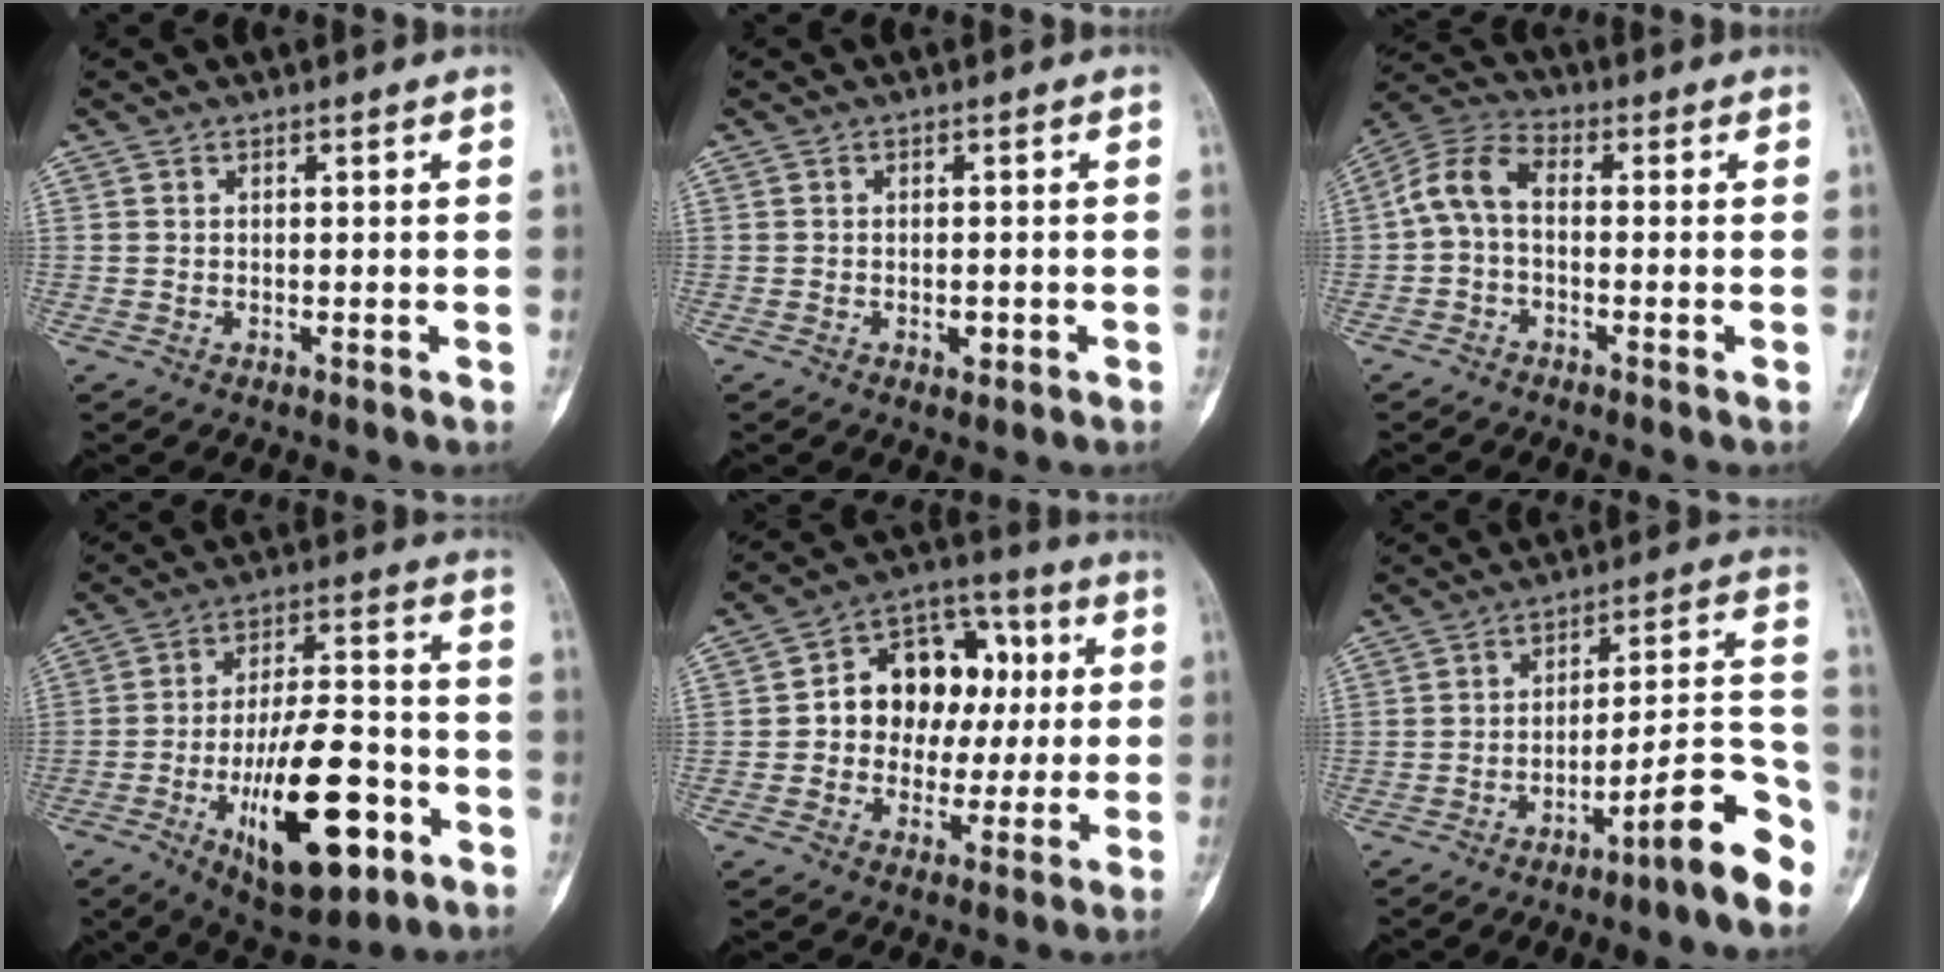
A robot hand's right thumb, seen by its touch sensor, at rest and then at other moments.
{"total": 1.5, "force": [-0.6, 0.7, 1.2], "torque": [-0.018, 0.002, -0.008]}
{"total": 7.1, "force": [-0.7, 4.1, 5.8], "torque": [-0.116, 0.026, -0.028]}
{"total": 20.8, "force": [-7.9, 8.5, 17.3], "torque": [-0.269, 0.034, -0.114]}
{"total": 15.2, "force": [1.5, 11.5, 9.7], "torque": [-0.091, 0.027, 0.018]}
{"total": 12.0, "force": [-7.4, 1.4, 9.4], "torque": [-0.123, 0.077, -0.118]}